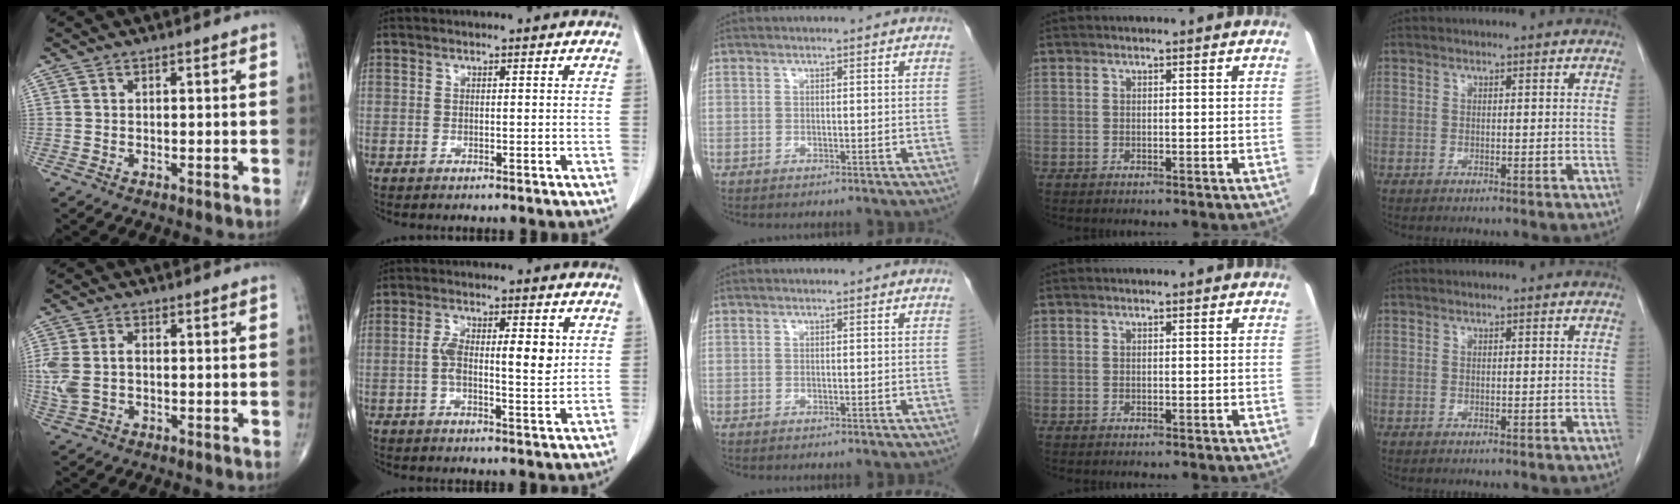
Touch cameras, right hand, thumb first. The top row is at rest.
{"thumb": {"total": 6.6, "force": [-0.2, 4.2, 5.1], "torque": [-0.136, 0.015, -0.001]}, "index": {"total": 7.6, "force": [0.8, 2.4, 7.1], "torque": [-0.126, 0.009, 0.011]}}